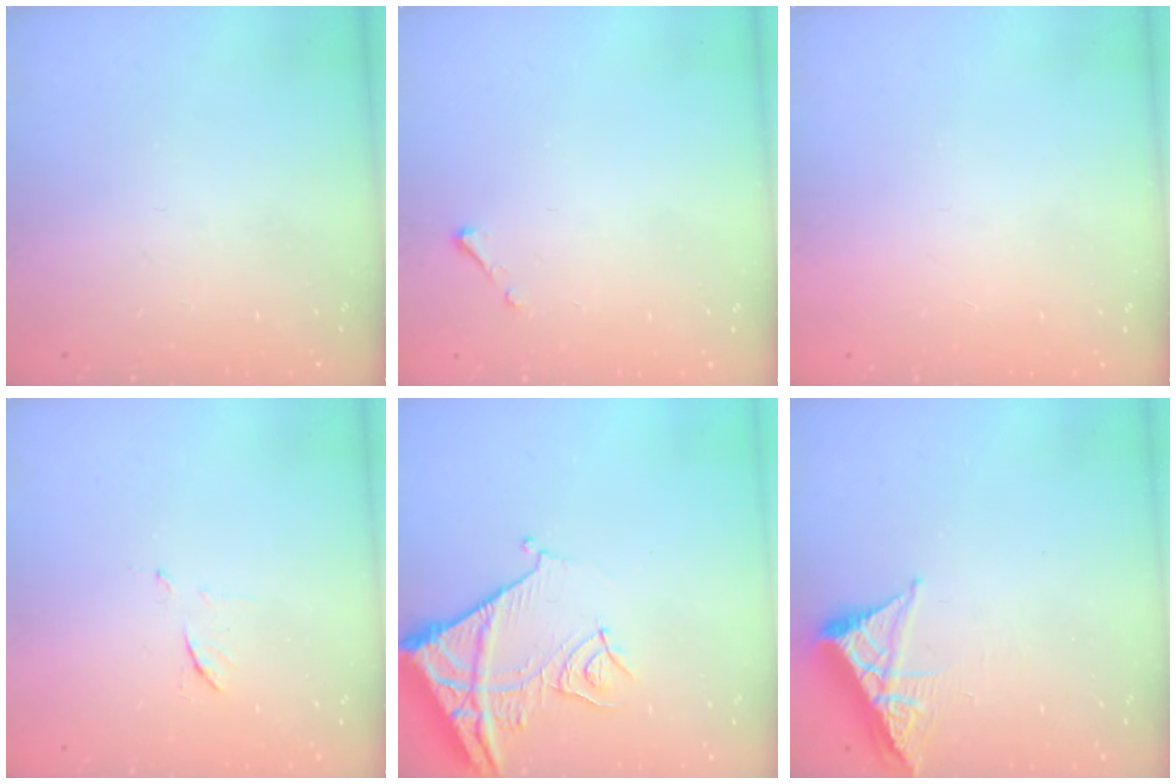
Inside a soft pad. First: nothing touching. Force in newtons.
{"total": 2.5, "press": 2.5, "slide": 0.3}
{"total": 1.6, "press": 1.5, "slide": 0.1}
{"total": 5.5, "press": 5.4, "slide": 0.7}
{"total": 12.8, "press": 12.7, "slide": 1.6}
{"total": 6.0, "press": 5.9, "slide": 0.8}